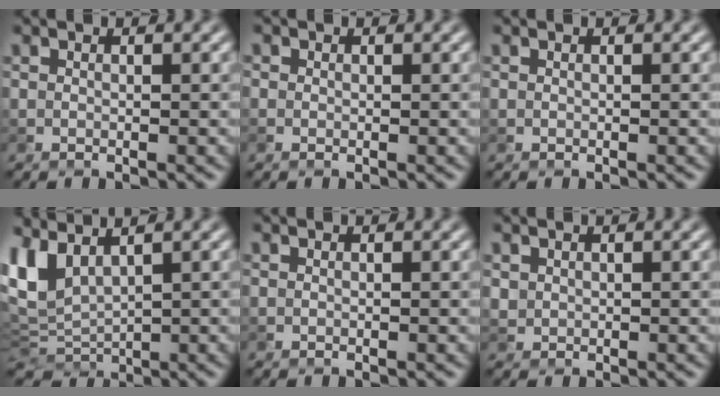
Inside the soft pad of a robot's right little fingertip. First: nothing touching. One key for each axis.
{"total": 0.5, "fx": -0.1, "fy": 0.5, "fz": 0.2, "tx": -0.001, "ty": -0.002, "tz": -0.003}
{"total": 0.0}
{"total": 4.7, "fx": 1.2, "fy": 3.0, "fz": 3.4, "tx": -0.075, "ty": -0.004, "tz": 0.022}
{"total": 0.0}
{"total": 0.8, "fx": 0.4, "fy": 0.7, "fz": 0.1, "tx": 0.000, "ty": -0.004, "tz": 0.012}